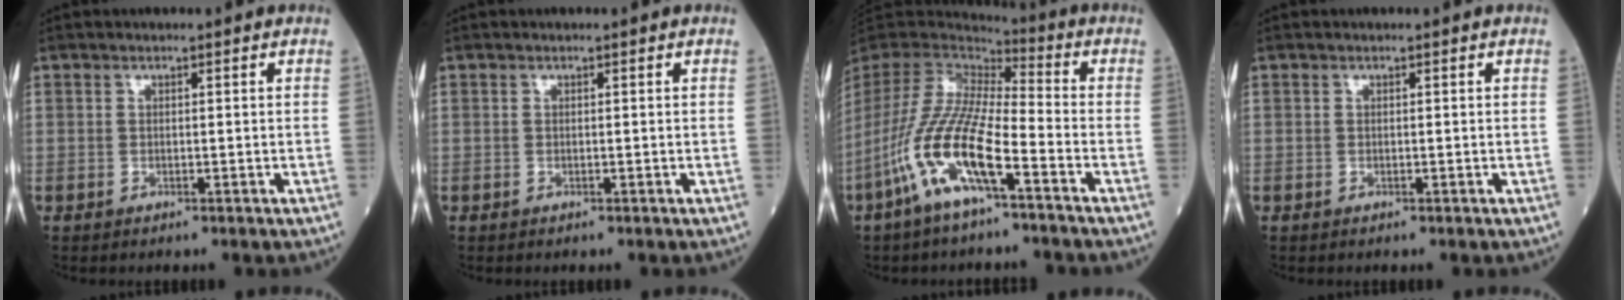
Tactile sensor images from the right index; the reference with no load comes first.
{"total": 0.0}
{"total": 14.8, "force": [-6.9, 2.4, 12.9], "torque": [-0.277, -0.019, -0.136]}
{"total": 0.0}